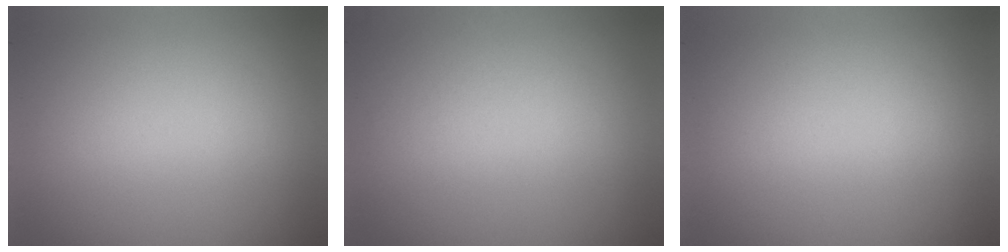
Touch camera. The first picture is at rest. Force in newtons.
{"total": 2.0}
{"total": 0.0}